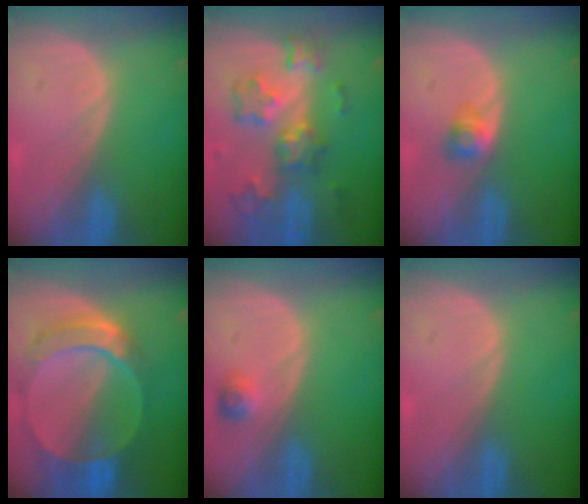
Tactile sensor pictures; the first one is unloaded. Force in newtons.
{"total": 8.8, "press": 7.8, "slide": 4.1}
{"total": 2.7, "press": 2.4, "slide": 1.1}
{"total": 9.8, "press": 8.4, "slide": 5.2}
{"total": 2.4, "press": 2.2, "slide": 0.9}
{"total": 0.0}